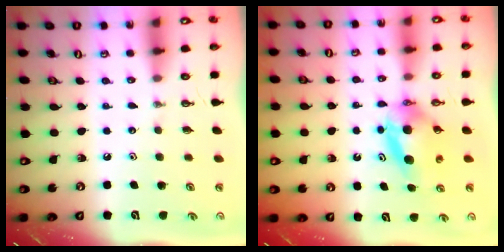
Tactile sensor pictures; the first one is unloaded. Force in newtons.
{"total": 6.4, "press": 5.4, "slide": 3.6}